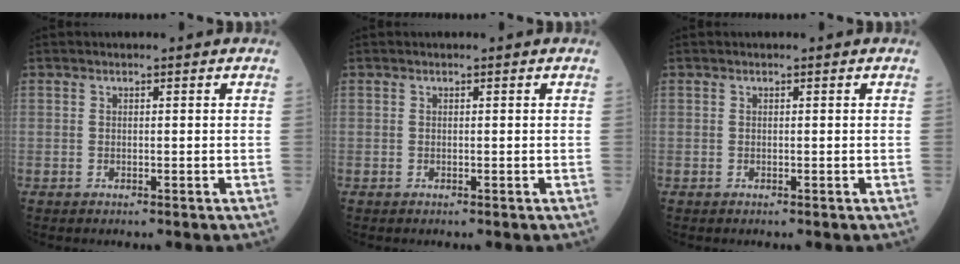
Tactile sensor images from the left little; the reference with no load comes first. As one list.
[{"total": 0.0}, {"total": 0.0}]